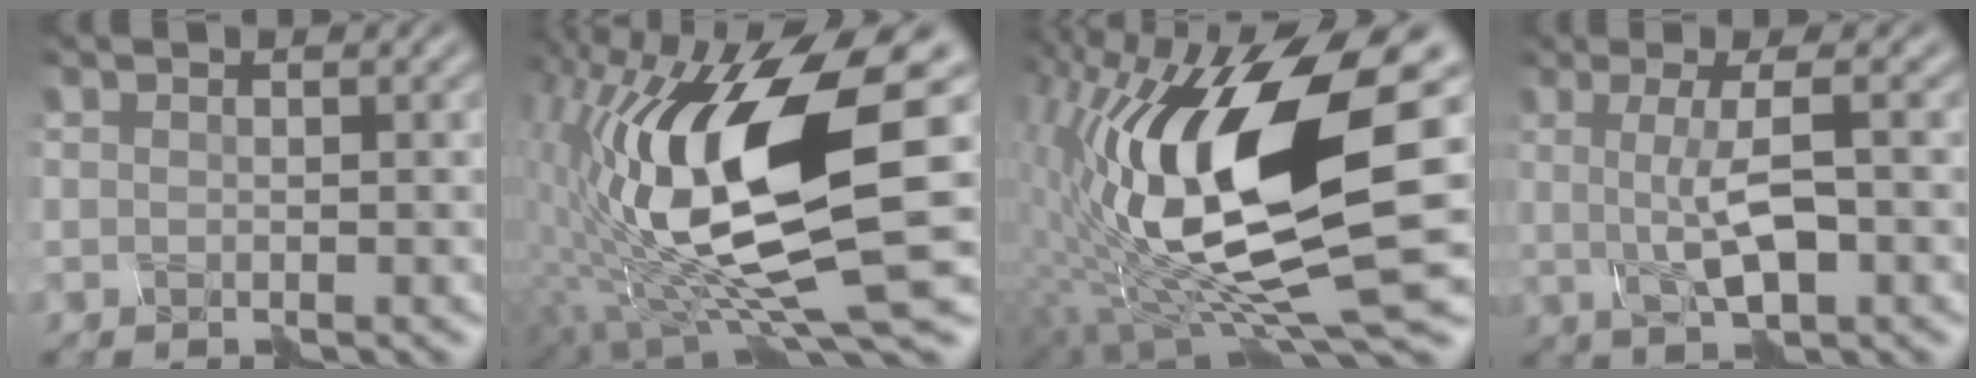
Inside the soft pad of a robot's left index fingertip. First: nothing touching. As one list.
[{"total": 14.8, "force": [-0.5, 4.7, 14.0], "torque": [-0.271, -0.004, -0.005]}, {"total": 16.4, "force": [-0.3, 5.9, 15.3], "torque": [-0.298, 0.000, -0.002]}, {"total": 4.3, "force": [-0.7, 0.7, 4.2], "torque": [-0.085, 0.003, -0.002]}]